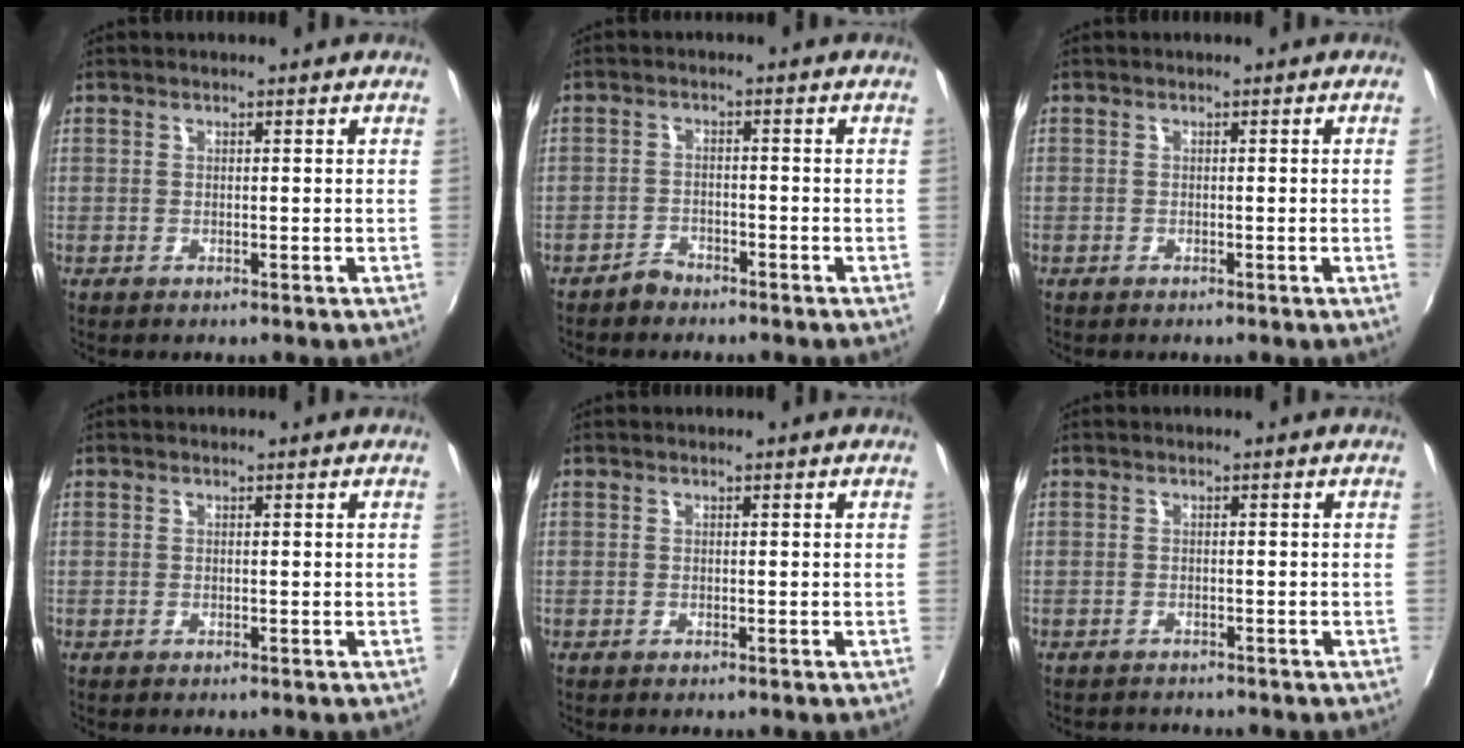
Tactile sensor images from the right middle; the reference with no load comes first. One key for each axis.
{"total": 2.6, "fx": -2.4, "fy": 1.1, "fz": 0.3, "tx": -0.012, "ty": 0.004, "tz": -0.043}
{"total": 0.6, "fx": -0.2, "fy": -0.3, "fz": 0.5, "tx": -0.007, "ty": -0.001, "tz": -0.005}
{"total": 0.0}
{"total": 0.0}
{"total": 1.9, "fx": -1.8, "fy": 0.5, "fz": 0.1, "tx": -0.008, "ty": -0.005, "tz": -0.029}